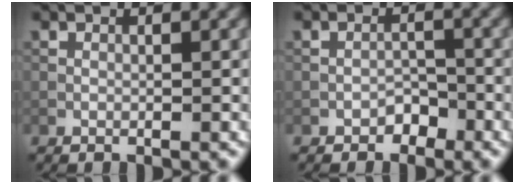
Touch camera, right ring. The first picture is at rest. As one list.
[{"total": 1.6, "force": [-1.1, 1.0, 0.4], "torque": [0.000, 0.006, -0.020]}]